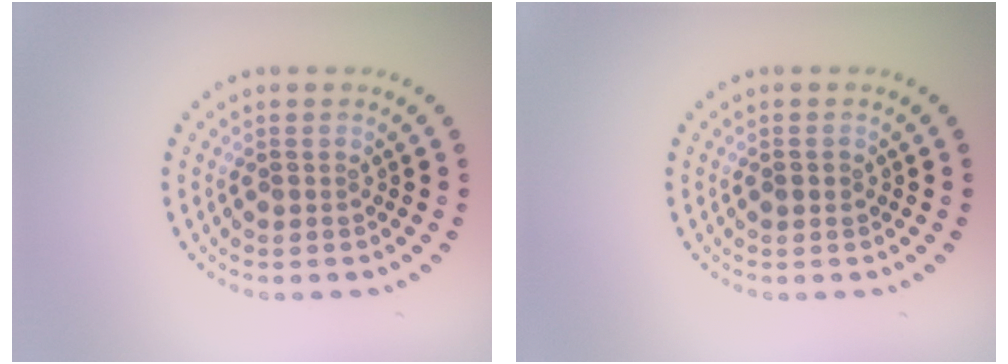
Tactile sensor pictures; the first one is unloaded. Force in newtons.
{"total": 0.9, "press": 0.9, "slide": 0.1}